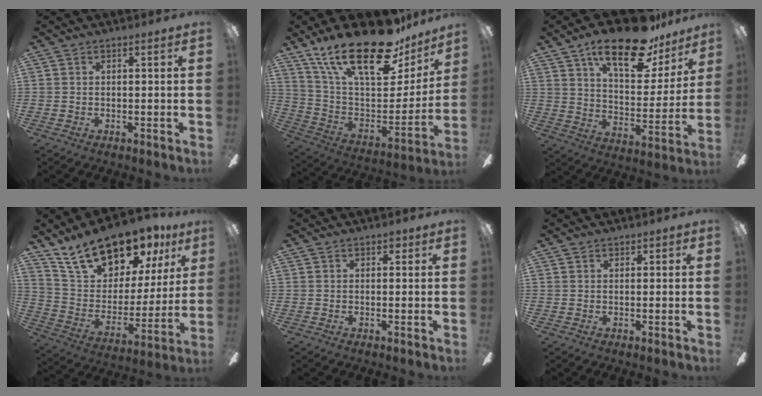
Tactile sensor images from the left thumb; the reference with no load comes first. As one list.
[{"total": 26.5, "force": [17.8, 9.9, 17.0], "torque": [-0.279, -0.110, 0.301]}, {"total": 21.4, "force": [14.5, 8.3, 13.4], "torque": [-0.208, -0.083, 0.244]}, {"total": 20.7, "force": [16.6, 8.9, 8.6], "torque": [-0.154, -0.108, 0.294]}, {"total": 1.2, "force": [0.6, 0.9, 0.5], "torque": [-0.003, 0.001, 0.008]}, {"total": 0.9, "force": [0.6, 0.6, 0.2], "torque": [0.005, 0.000, 0.009]}]